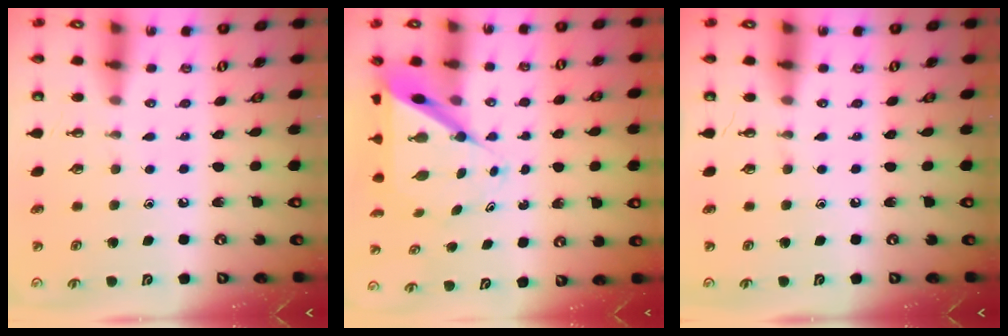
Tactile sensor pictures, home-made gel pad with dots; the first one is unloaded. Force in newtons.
{"total": 8.4, "press": 8.3, "slide": 0.9}
{"total": 0.0}